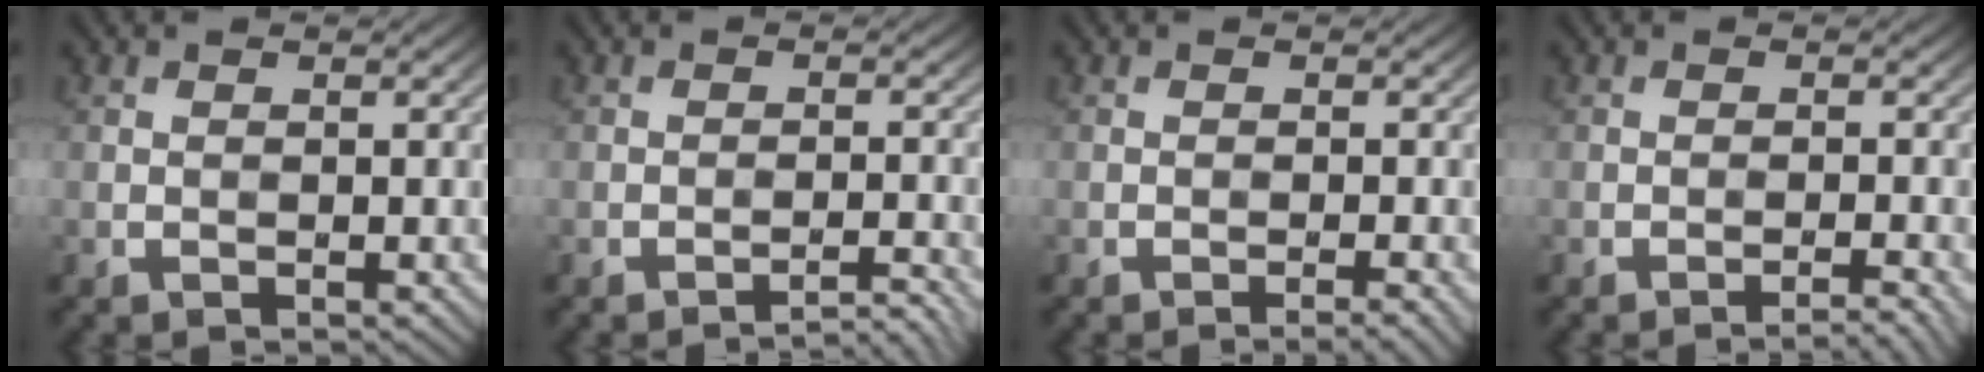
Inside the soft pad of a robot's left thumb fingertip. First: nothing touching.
{"total": 2.5, "force": [-2.2, 0.1, 1.2], "torque": [-0.012, 0.010, -0.039]}
{"total": 1.8, "force": [-0.9, 0.3, 1.5], "torque": [-0.018, 0.003, -0.019]}
{"total": 2.2, "force": [-1.5, 0.2, 1.6], "torque": [-0.020, 0.006, -0.029]}